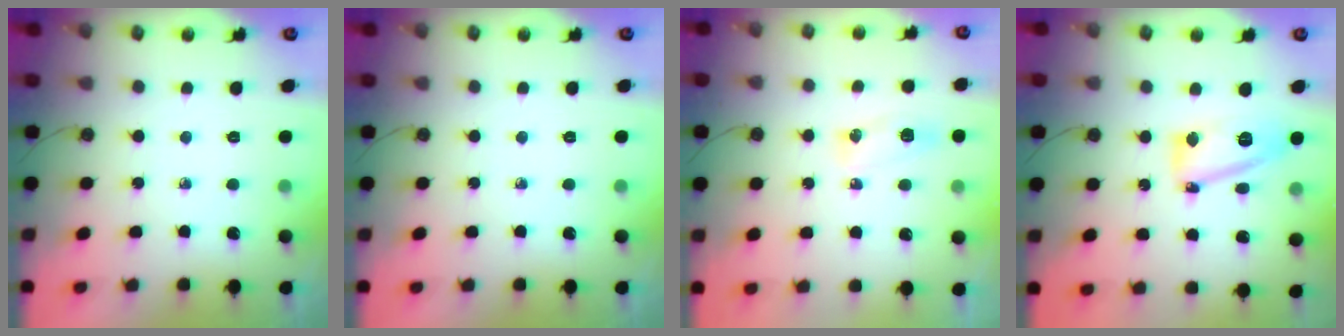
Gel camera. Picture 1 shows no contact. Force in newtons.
{"total": 0.0}
{"total": 7.7, "press": 6.3, "slide": 4.4}
{"total": 14.1, "press": 14.0, "slide": 1.4}